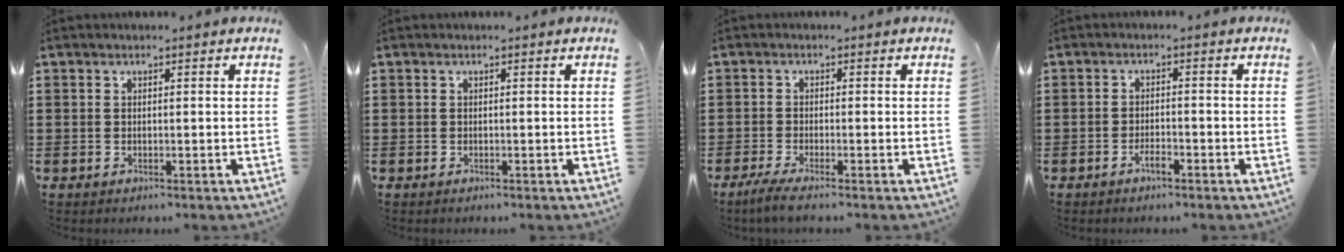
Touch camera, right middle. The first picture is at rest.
{"total": 0.0}
{"total": 2.2, "force": [-1.6, -0.1, 1.4], "torque": [-0.032, -0.003, -0.033]}
{"total": 2.3, "force": [-1.6, 0.6, 1.6], "torque": [-0.029, 0.001, -0.030]}